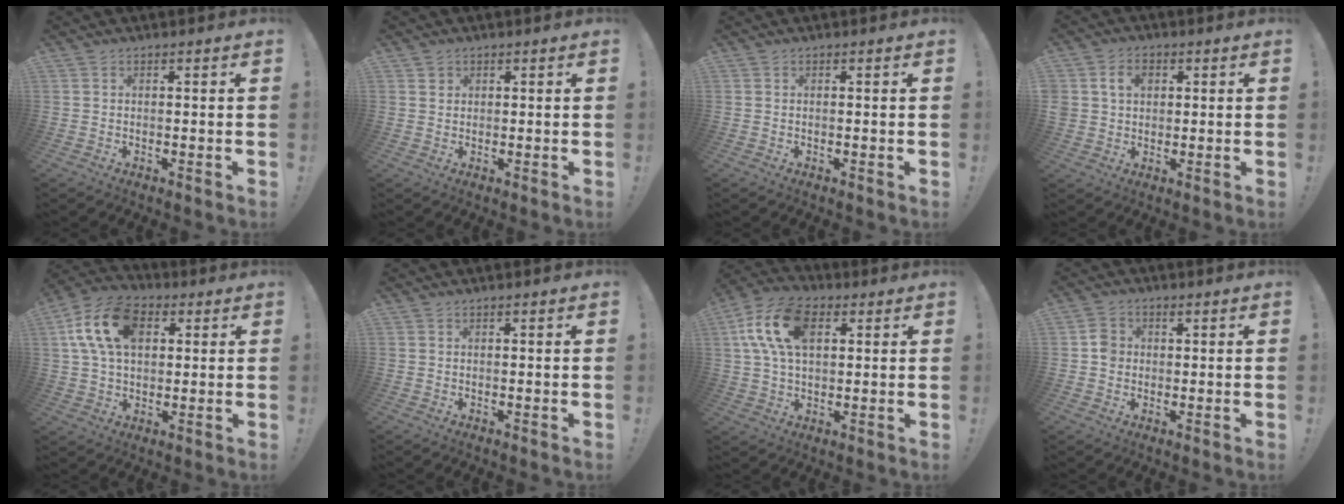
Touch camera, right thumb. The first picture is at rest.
{"total": 1.6, "force": [0.9, 1.3, 0.1], "torque": [0.009, -0.003, 0.015]}
{"total": 0.0}
{"total": 6.6, "force": [2.1, 5.3, 3.3], "torque": [-0.057, 0.008, 0.039]}
{"total": 16.4, "force": [4.9, 10.9, 11.3], "torque": [-0.216, 0.006, 0.093]}
{"total": 0.0}
{"total": 16.1, "force": [5.1, 9.7, 11.8], "torque": [-0.222, 0.005, 0.095]}
{"total": 4.5, "force": [0.0, 4.0, 2.1], "torque": [-0.027, 0.008, 0.002]}